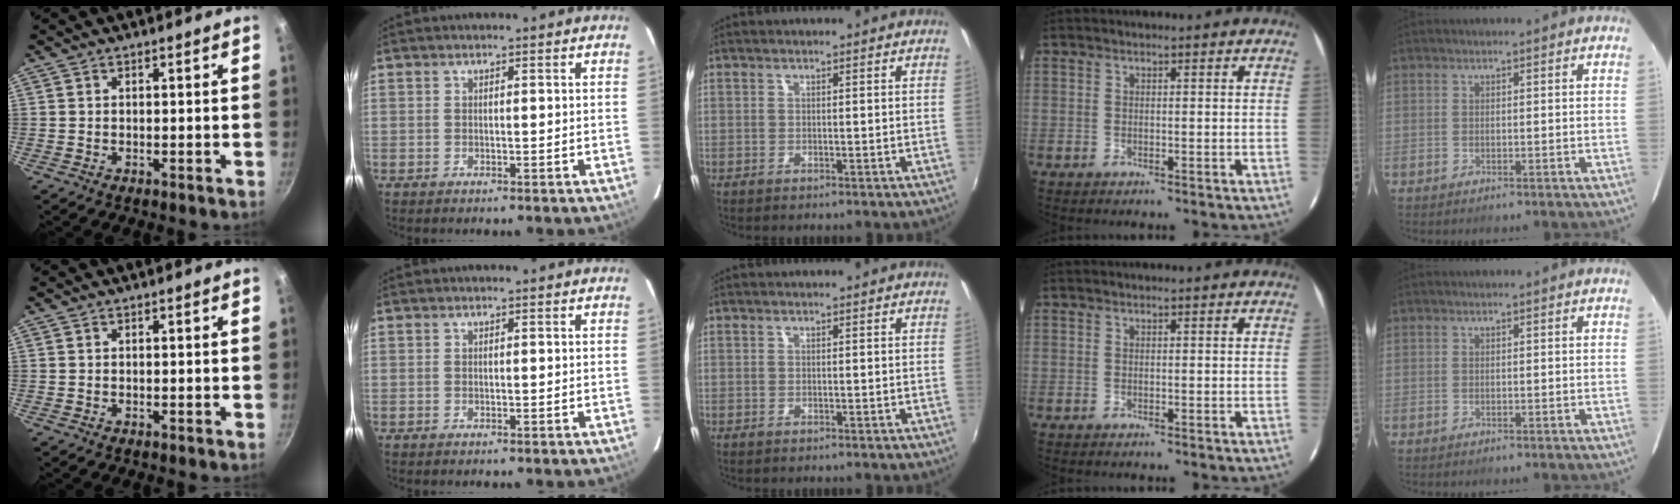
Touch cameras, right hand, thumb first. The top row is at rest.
{}